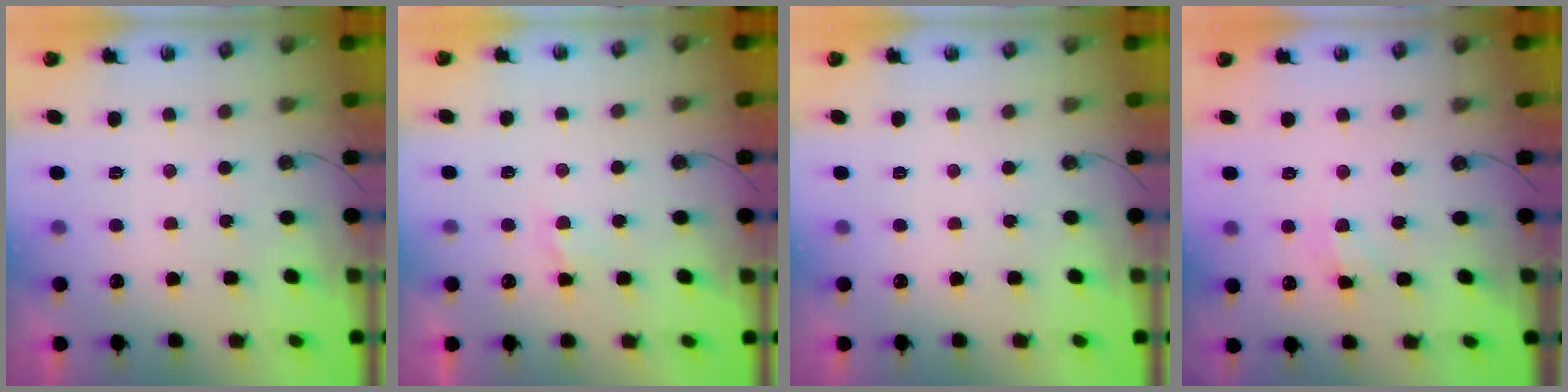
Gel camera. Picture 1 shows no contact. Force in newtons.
{"total": 2.3, "press": 2.3, "slide": 0.4}
{"total": 0.0}
{"total": 4.4, "press": 4.3, "slide": 0.6}